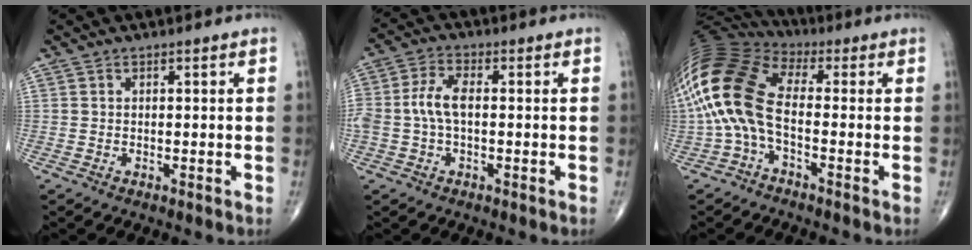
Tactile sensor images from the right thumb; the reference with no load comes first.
{"total": 6.1, "force": [-0.3, 3.3, 5.1], "torque": [-0.121, 0.020, -0.009]}
{"total": 15.6, "force": [-1.6, 7.9, 13.4], "torque": [-0.287, 0.049, -0.046]}